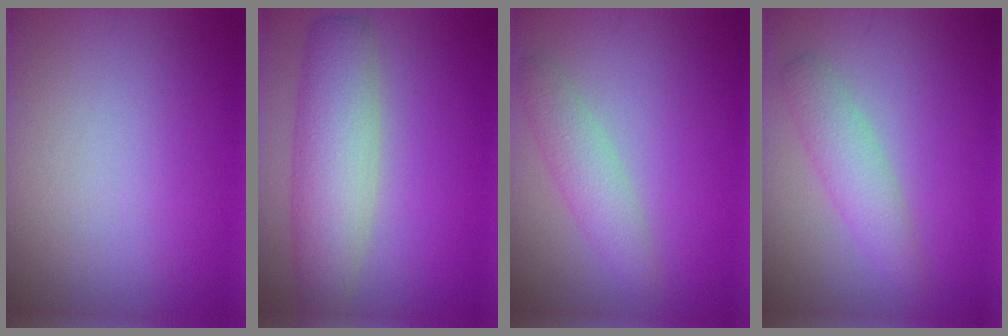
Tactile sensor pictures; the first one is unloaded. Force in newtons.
{"total": 6.1, "press": 6.1, "slide": 0.0}
{"total": 2.7, "press": 2.7, "slide": 0.1}
{"total": 2.9, "press": 2.9, "slide": 0.1}